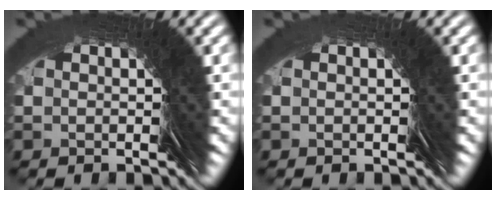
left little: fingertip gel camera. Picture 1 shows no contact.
{"total": 0.0}